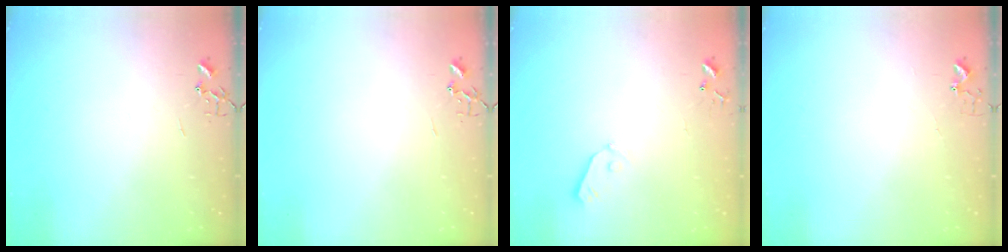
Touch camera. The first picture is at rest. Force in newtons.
{"total": 0.0}
{"total": 4.3, "press": 4.3, "slide": 0.7}
{"total": 3.7, "press": 3.6, "slide": 0.5}